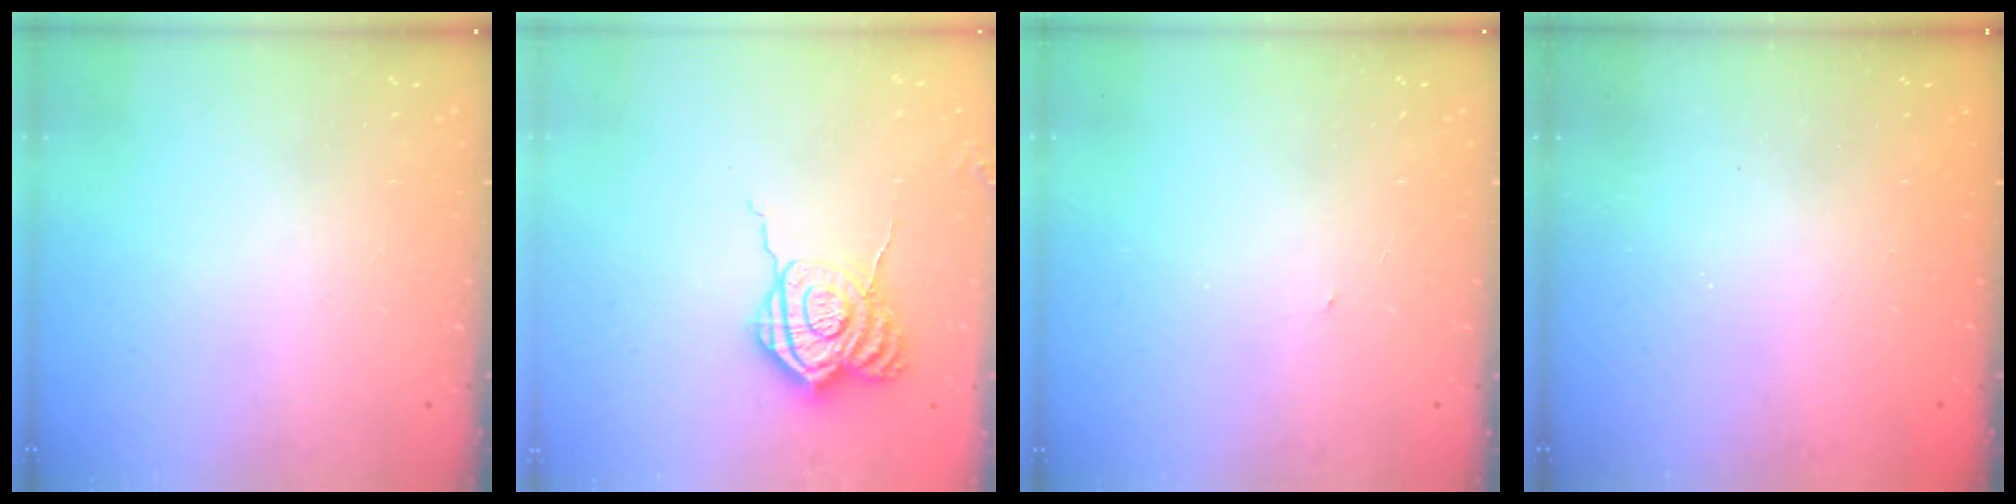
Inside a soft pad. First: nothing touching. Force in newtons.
{"total": 10.8, "press": 10.8, "slide": 0.9}
{"total": 0.6, "press": 0.6, "slide": 0.1}
{"total": 2.5, "press": 2.4, "slide": 0.8}